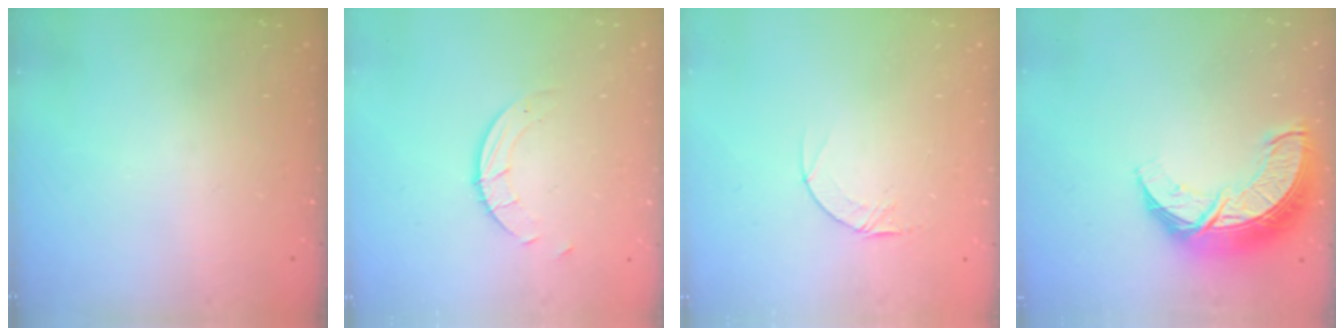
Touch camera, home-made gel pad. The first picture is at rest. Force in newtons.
{"total": 2.5, "press": 2.5, "slide": 0.2}
{"total": 4.1, "press": 4.1, "slide": 0.4}
{"total": 14.4, "press": 14.4, "slide": 1.0}